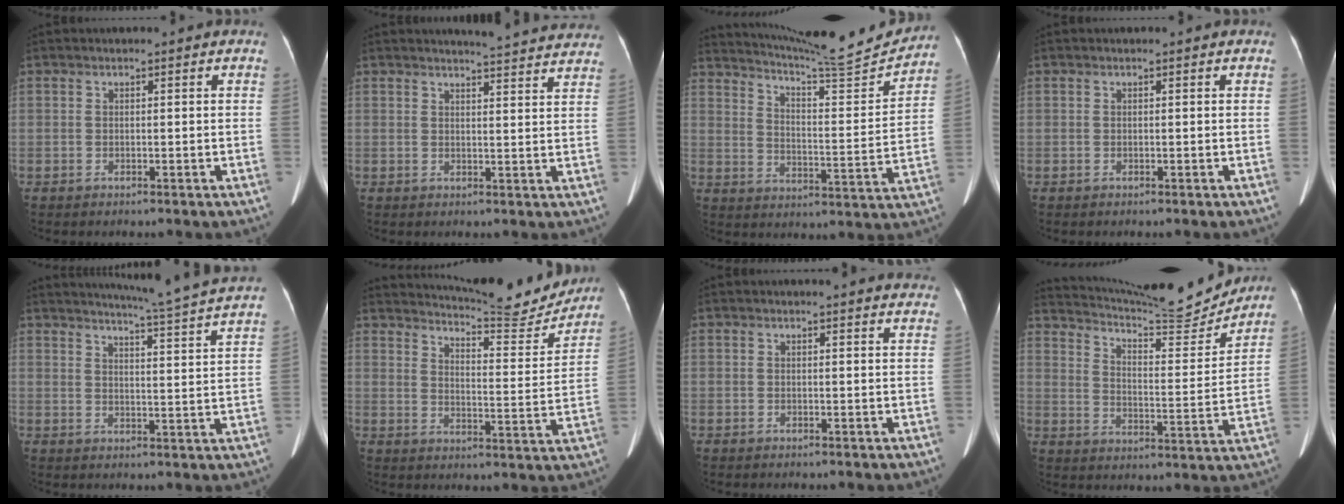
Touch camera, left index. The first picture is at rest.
{"total": 12.4, "force": [12.1, 0.5, 2.9], "torque": [-0.026, -0.026, 0.125]}
{"total": 16.9, "force": [16.4, -0.3, 4.3], "torque": [-0.082, -0.057, 0.228]}
{"total": 0.0}
{"total": 14.9, "force": [13.8, -2.3, 5.2], "torque": [-0.095, -0.049, 0.168]}
{"total": 15.2, "force": [14.8, 1.1, 3.2], "torque": [-0.054, -0.055, 0.188]}
{"total": 8.0, "force": [7.8, 0.9, 1.9], "torque": [-0.008, -0.002, 0.063]}
{"total": 18.6, "force": [17.8, 1.1, 5.3], "torque": [-0.098, -0.044, 0.250]}